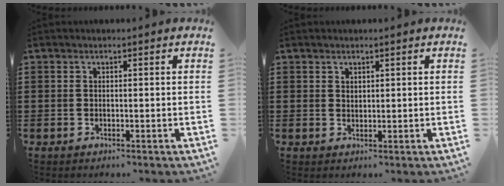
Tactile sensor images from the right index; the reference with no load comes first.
{"total": 1.1, "force": [0.9, 0.6, 0.2], "torque": [-0.004, 0.003, 0.018]}